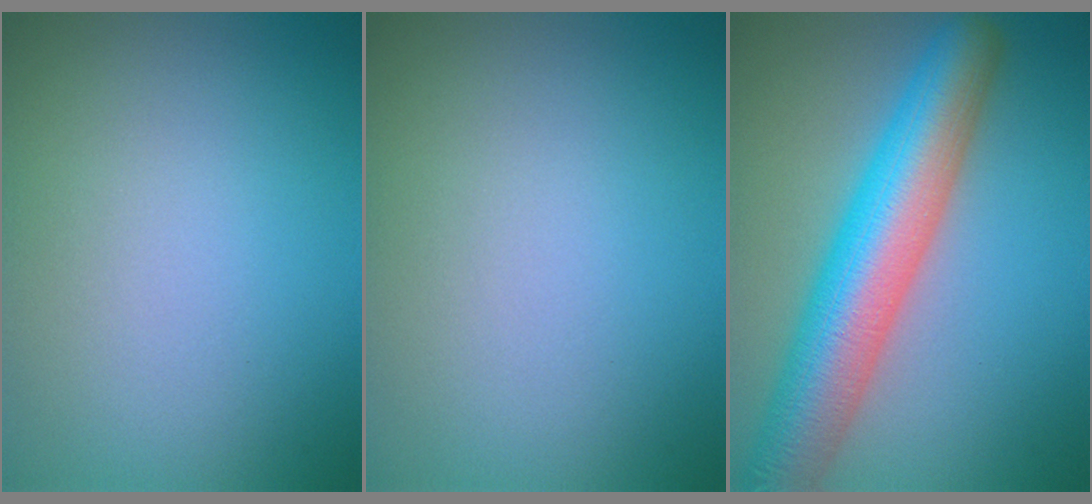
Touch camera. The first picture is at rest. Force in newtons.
{"total": 0.0}
{"total": 9.3, "press": 9.3, "slide": 0.6}